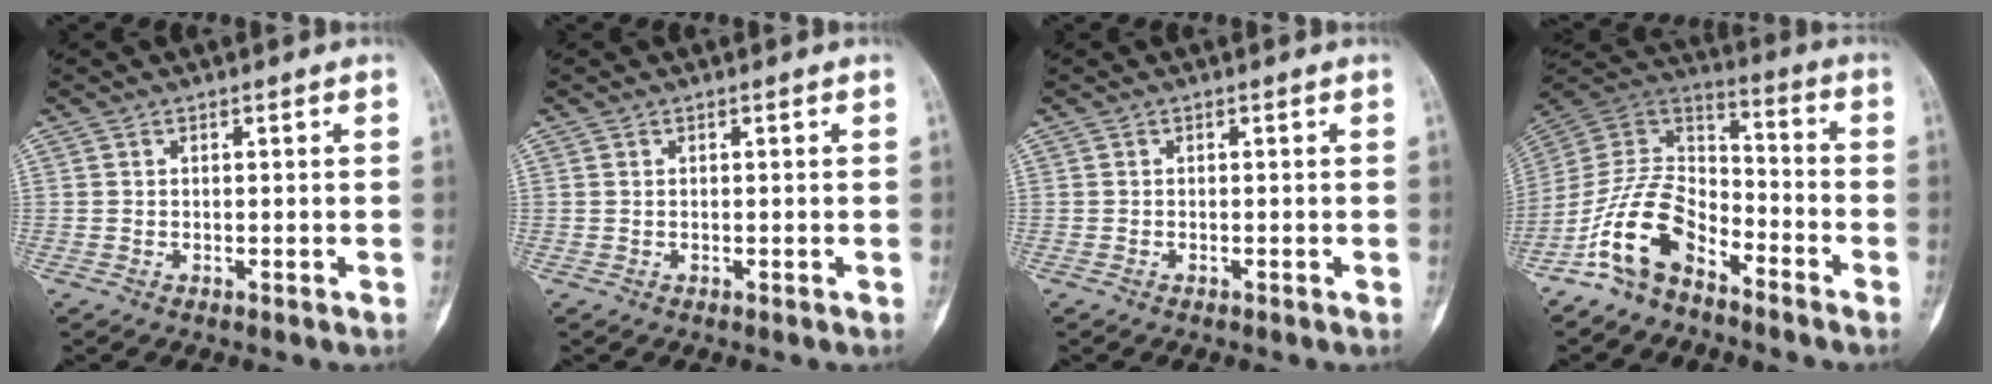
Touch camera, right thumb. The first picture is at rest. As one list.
[{"total": 0.0}, {"total": 0.0}, {"total": 14.2, "force": [-8.8, 7.7, 8.1], "torque": [-0.145, 0.080, -0.179]}]